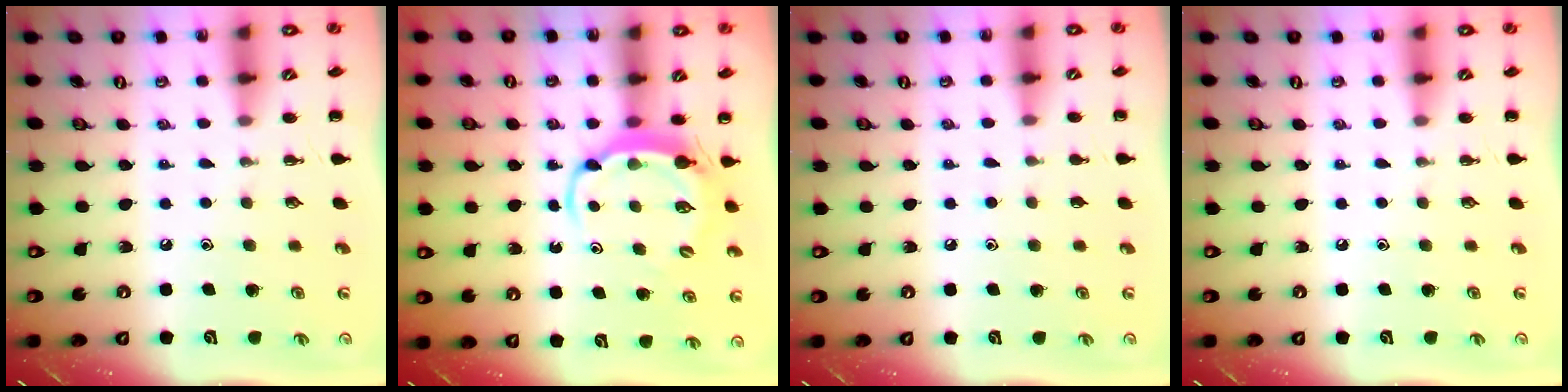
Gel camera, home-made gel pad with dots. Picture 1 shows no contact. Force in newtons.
{"total": 6.3, "press": 6.2, "slide": 1.1}
{"total": 2.9, "press": 2.6, "slide": 1.2}
{"total": 0.0}